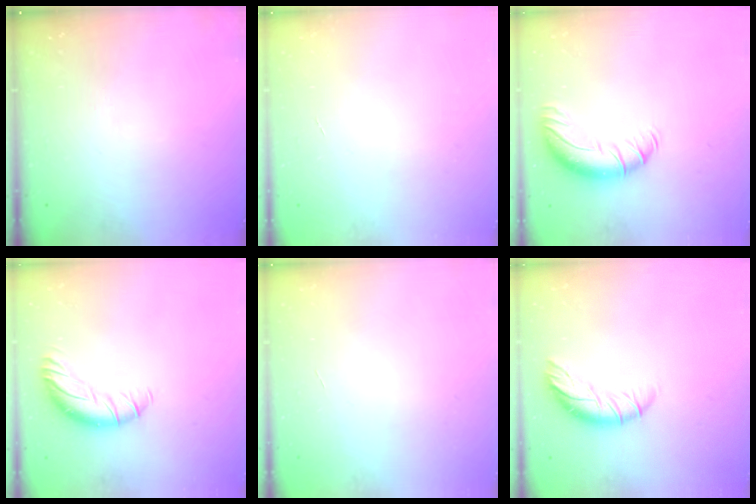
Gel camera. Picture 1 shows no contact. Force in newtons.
{"total": 0.0}
{"total": 10.9, "press": 10.5, "slide": 3.0}
{"total": 10.0, "press": 9.8, "slide": 2.1}
{"total": 0.0}
{"total": 8.9, "press": 8.9, "slide": 0.3}